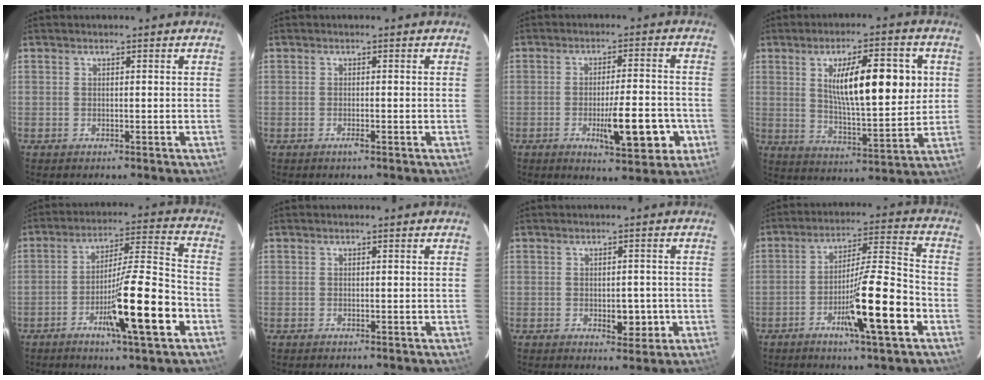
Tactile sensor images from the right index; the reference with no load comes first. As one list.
[{"total": 1.0, "force": [-0.7, -0.2, 0.7], "torque": [-0.020, -0.003, -0.012]}, {"total": 10.2, "force": [-3.4, 2.0, 9.4], "torque": [-0.134, -0.004, -0.044]}, {"total": 15.0, "force": [3.6, 3.4, 14.2], "torque": [-0.227, 0.007, 0.061]}, {"total": 15.1, "force": [-6.0, 0.4, 13.8], "torque": [-0.227, -0.008, -0.095]}, {"total": 0.0}, {"total": 3.9, "force": [-1.0, 2.0, 3.2], "torque": [-0.039, 0.000, -0.005]}, {"total": 13.7, "force": [-5.5, 0.3, 12.5], "torque": [-0.207, -0.005, -0.089]}]